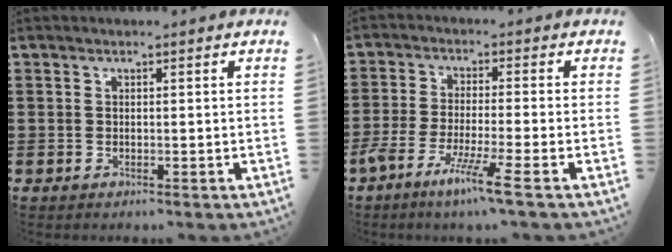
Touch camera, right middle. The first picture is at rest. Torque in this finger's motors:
{"motor_torque": [1.47, -0.67, 0.60, 0.14]}